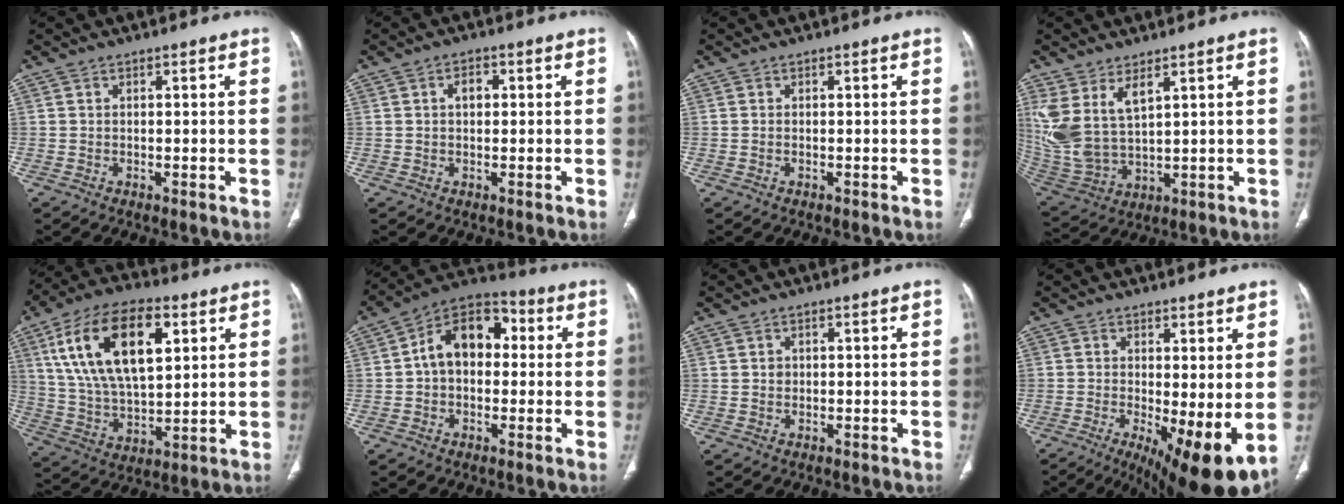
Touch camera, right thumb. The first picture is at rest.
{"total": 2.9, "force": [0.6, 1.8, 2.1], "torque": [-0.030, 0.007, 0.009]}
{"total": 0.0}
{"total": 12.2, "force": [5.5, 5.9, 9.1], "torque": [-0.198, -0.025, 0.133]}
{"total": 21.7, "force": [7.6, 10.8, 17.2], "torque": [-0.297, -0.010, 0.138]}
{"total": 12.7, "force": [1.3, 8.7, 9.2], "torque": [-0.119, 0.036, 0.005]}
{"total": 1.0, "force": [0.2, 0.9, 0.4], "torque": [-0.004, 0.001, 0.004]}
{"total": 11.8, "force": [-1.9, 3.6, 11.1], "torque": [-0.171, -0.022, -0.014]}